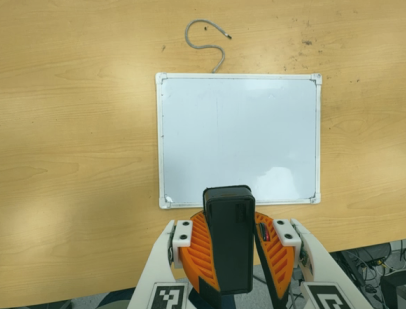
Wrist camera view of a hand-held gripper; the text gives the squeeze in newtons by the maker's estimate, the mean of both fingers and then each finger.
{"total": 11.0, "left": 11.1, "right": 10.9}